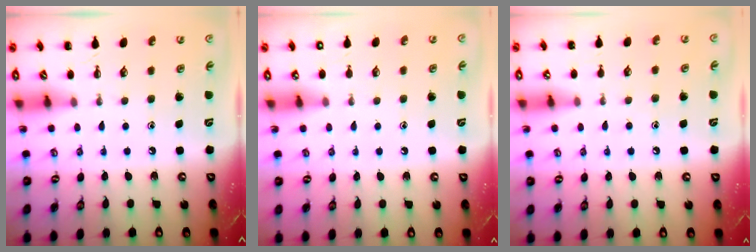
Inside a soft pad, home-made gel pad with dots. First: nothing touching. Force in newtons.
{"total": 1.1, "press": 1.1, "slide": 0.2}
{"total": 5.5, "press": 5.4, "slide": 1.5}